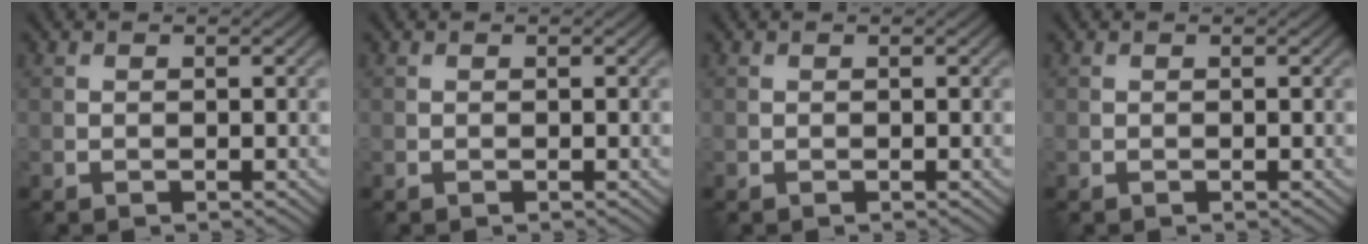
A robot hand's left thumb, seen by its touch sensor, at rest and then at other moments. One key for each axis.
{"total": 0.0}
{"total": 0.0}
{"total": 0.0}